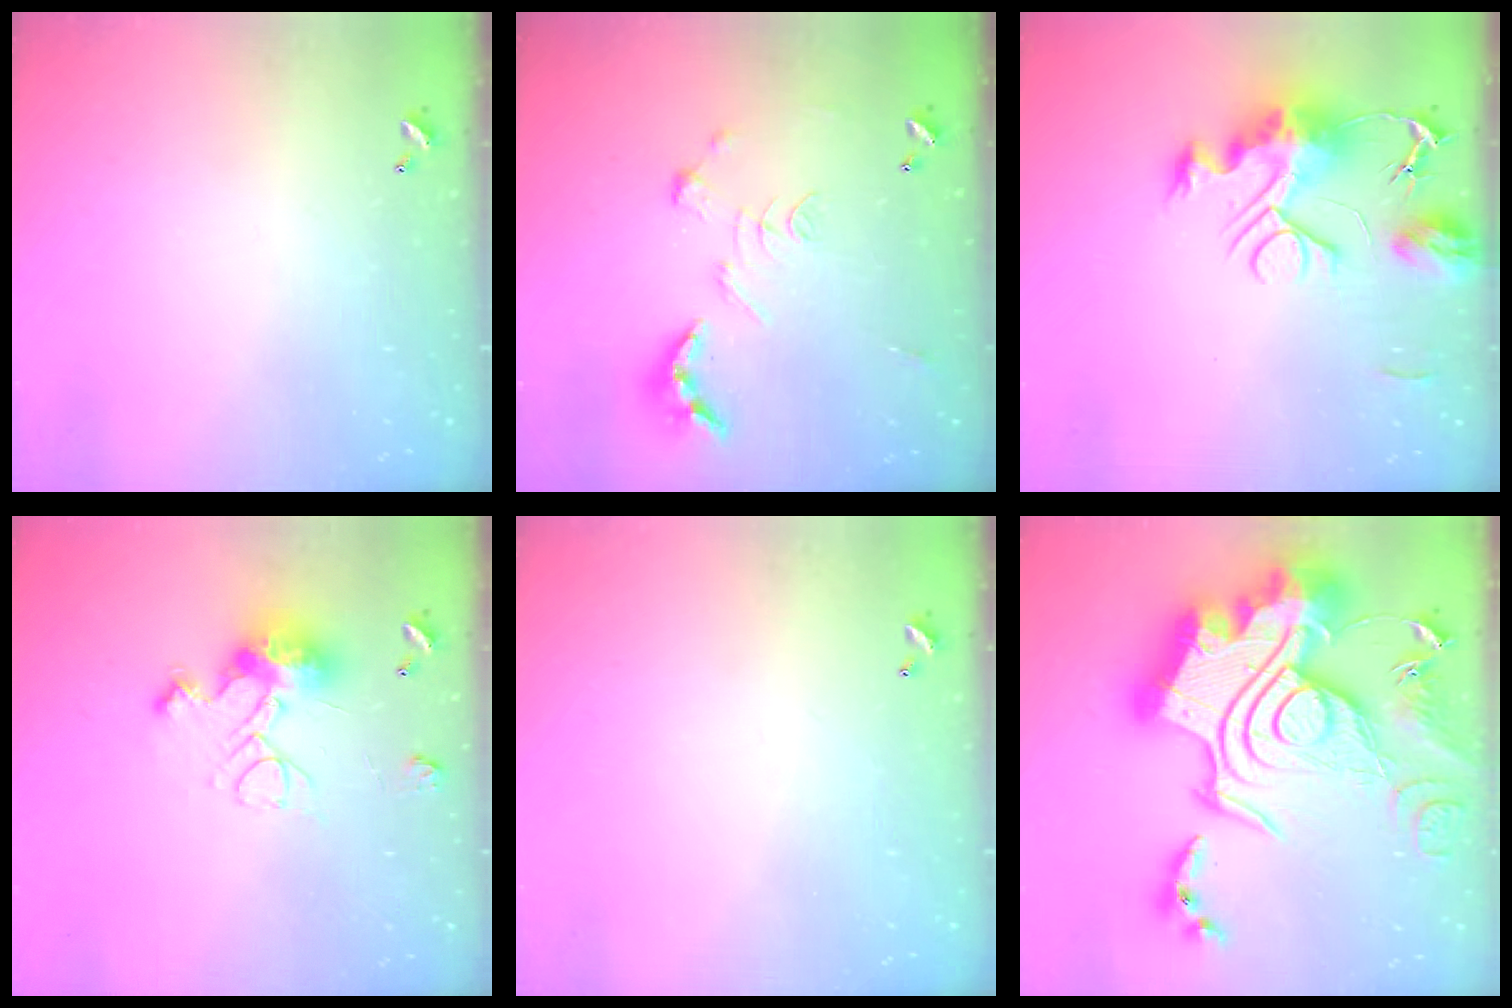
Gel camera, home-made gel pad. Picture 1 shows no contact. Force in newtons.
{"total": 2.5, "press": 2.0, "slide": 1.5}
{"total": 12.6, "press": 12.6, "slide": 1.2}
{"total": 18.1, "press": 18.1, "slide": 0.6}
{"total": 0.0}
{"total": 0.7, "press": 0.7, "slide": 0.1}